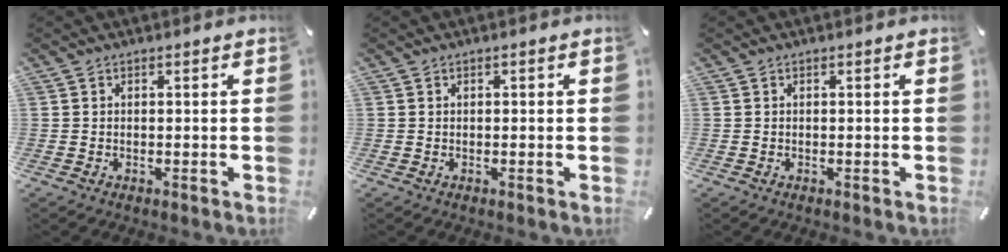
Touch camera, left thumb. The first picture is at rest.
{"total": 0.0}
{"total": 0.0}